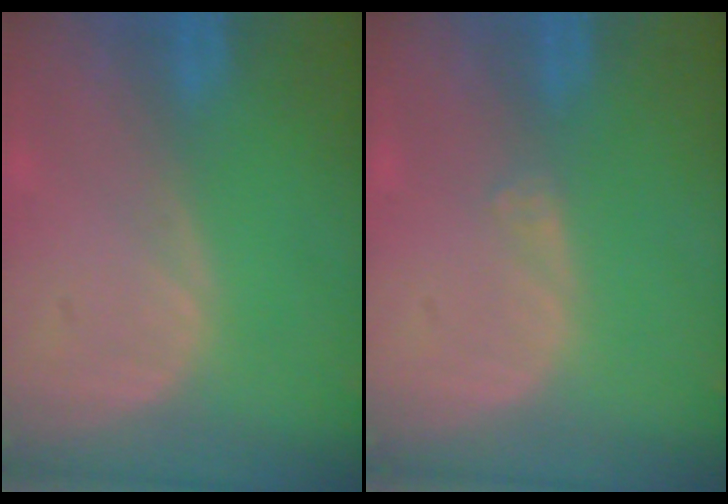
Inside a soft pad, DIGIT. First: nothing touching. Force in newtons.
{"total": 0.6, "press": 0.5, "slide": 0.2}